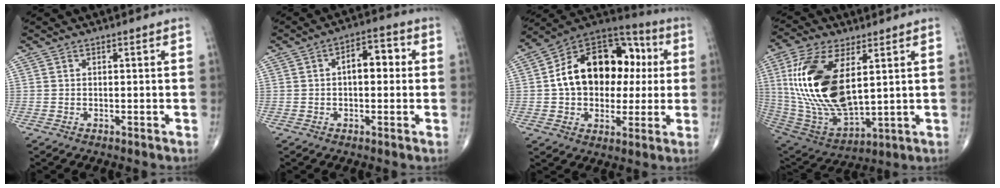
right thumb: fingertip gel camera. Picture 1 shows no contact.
{"total": 7.0, "force": [0.8, 3.8, 5.9], "torque": [-0.072, 0.022, 0.002]}
{"total": 21.8, "force": [2.1, 14.9, 15.8], "torque": [-0.211, 0.032, 0.032]}
{"total": 22.8, "force": [4.9, 10.9, 19.4], "torque": [-0.393, -0.029, 0.102]}